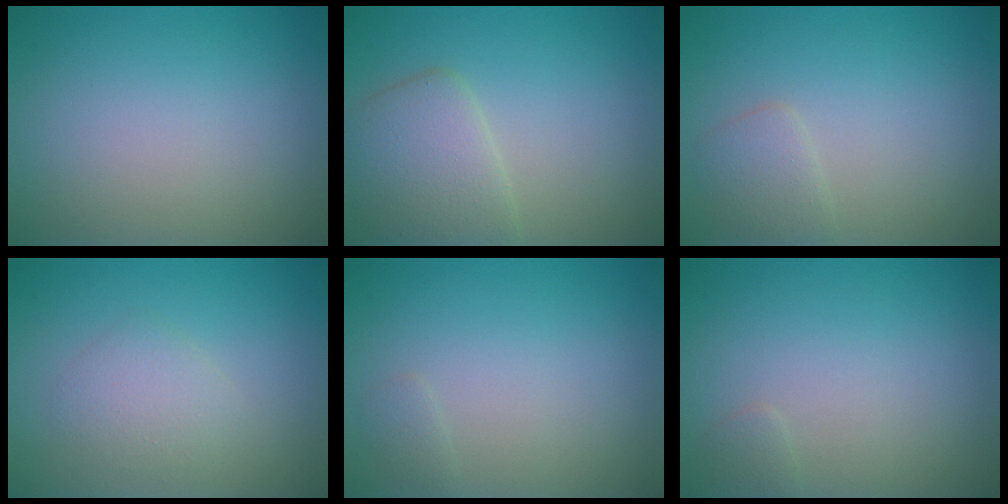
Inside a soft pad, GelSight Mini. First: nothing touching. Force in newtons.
{"total": 3.8, "press": 3.8, "slide": 0.4}
{"total": 1.7, "press": 1.7, "slide": 0.1}
{"total": 2.1, "press": 2.1, "slide": 0.0}
{"total": 0.6, "press": 0.6, "slide": 0.0}
{"total": 0.6, "press": 0.6, "slide": 0.1}